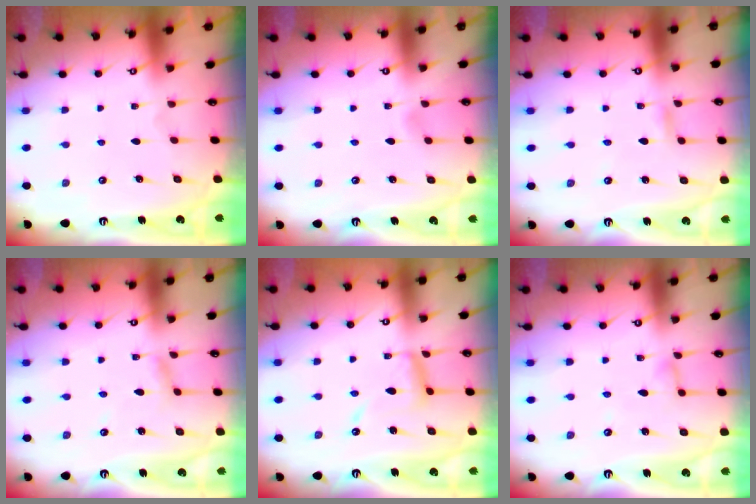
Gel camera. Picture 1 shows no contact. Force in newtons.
{"total": 2.9, "press": 2.9, "slide": 0.3}
{"total": 2.9, "press": 2.9, "slide": 0.1}
{"total": 2.9, "press": 2.9, "slide": 0.3}
{"total": 11.9, "press": 11.8, "slide": 1.0}
{"total": 3.6, "press": 3.6, "slide": 0.3}